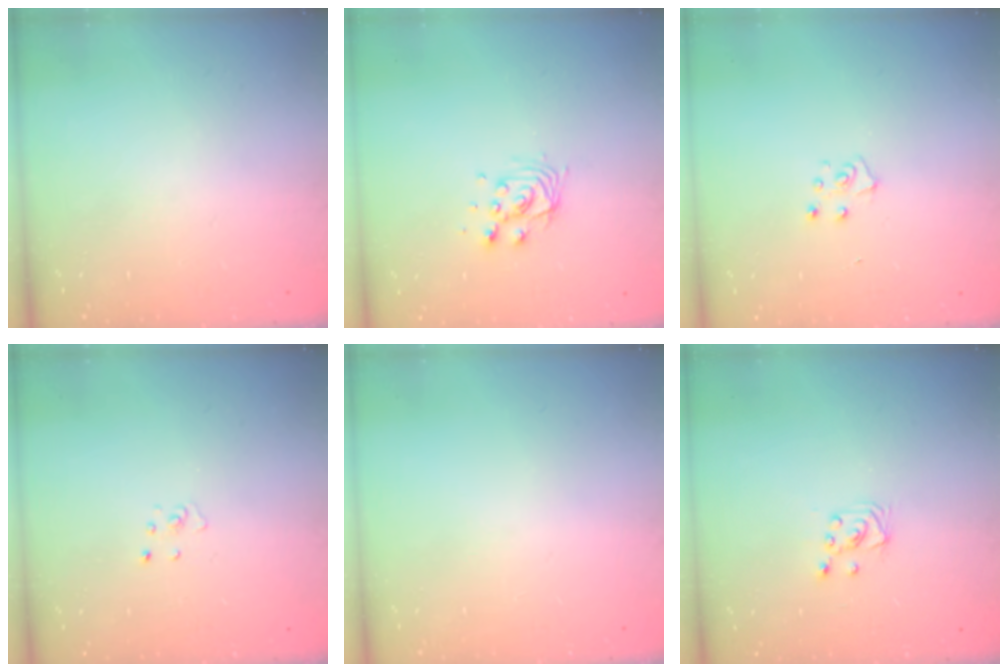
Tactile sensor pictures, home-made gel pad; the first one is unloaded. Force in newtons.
{"total": 7.6, "press": 7.6, "slide": 0.5}
{"total": 5.3, "press": 5.3, "slide": 0.5}
{"total": 2.3, "press": 2.3, "slide": 0.2}
{"total": 0.0}
{"total": 2.0, "press": 2.0, "slide": 0.2}